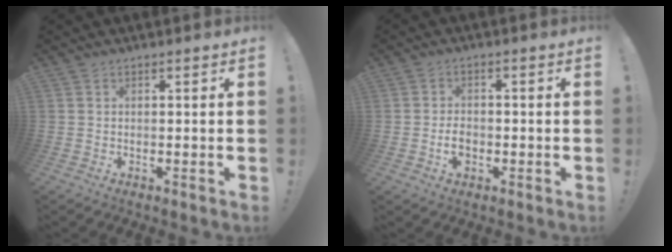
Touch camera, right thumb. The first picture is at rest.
{"total": 4.1, "force": [-1.6, 2.9, 2.5], "torque": [-0.029, 0.000, -0.031]}